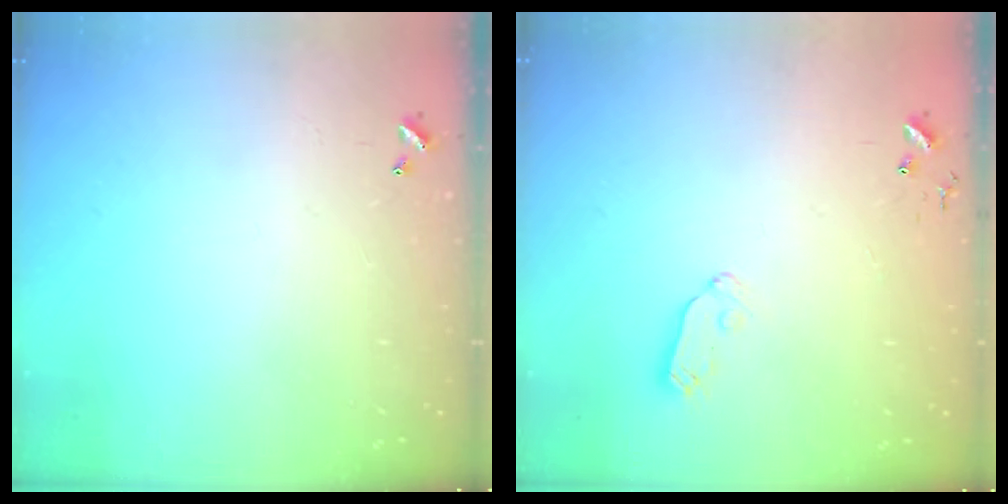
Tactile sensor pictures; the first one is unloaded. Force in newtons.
{"total": 6.0, "press": 6.0, "slide": 0.5}